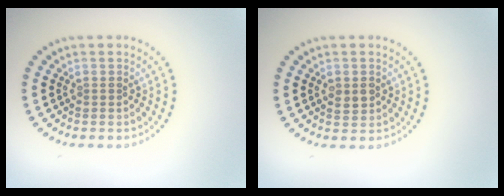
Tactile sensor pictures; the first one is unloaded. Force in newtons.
{"total": 1.5, "press": 1.5, "slide": 0.1}